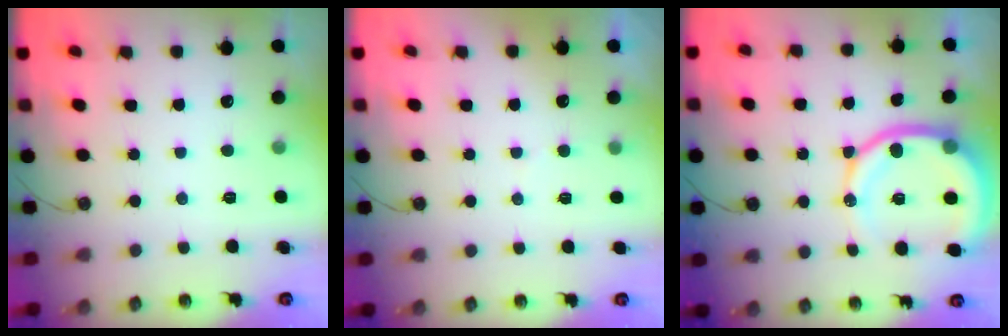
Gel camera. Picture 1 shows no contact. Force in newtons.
{"total": 2.8, "press": 2.7, "slide": 0.3}
{"total": 15.4, "press": 15.2, "slide": 2.1}